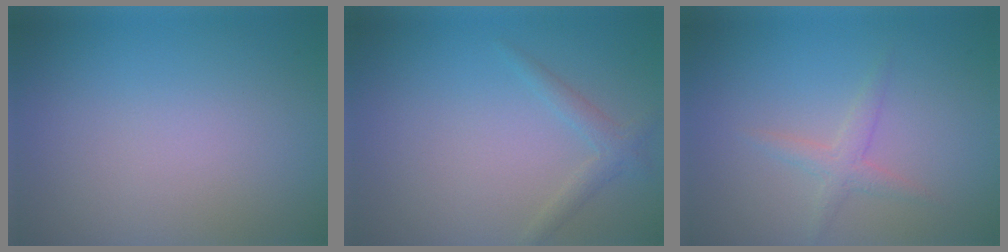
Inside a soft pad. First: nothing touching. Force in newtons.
{"total": 1.6, "press": 1.6, "slide": 0.1}
{"total": 1.6, "press": 1.6, "slide": 0.1}